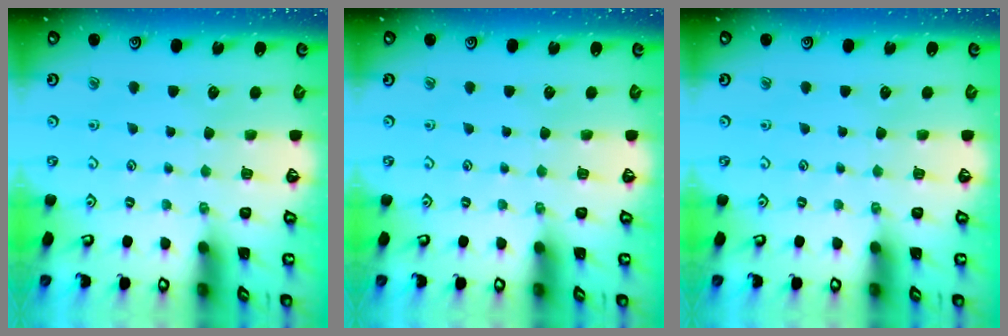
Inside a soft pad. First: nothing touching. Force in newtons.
{"total": 0.0}
{"total": 0.0}